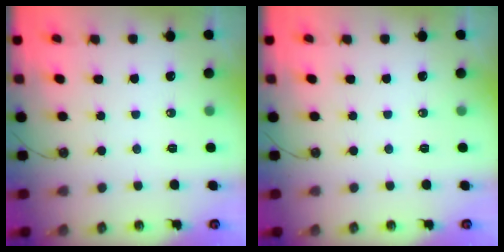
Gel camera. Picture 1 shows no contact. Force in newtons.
{"total": 0.0}